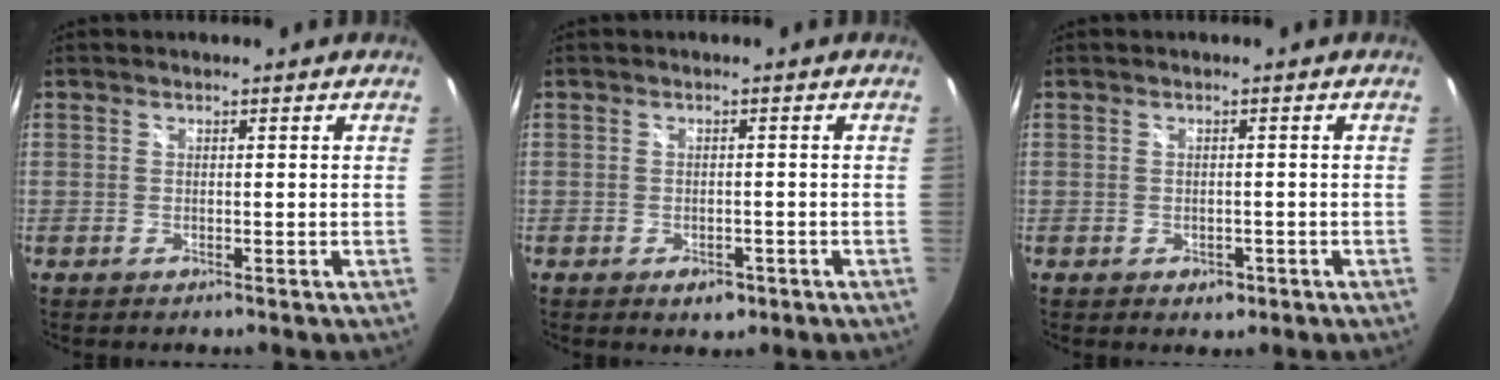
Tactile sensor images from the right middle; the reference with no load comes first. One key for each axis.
{"total": 3.2, "fx": -1.7, "fy": 2.0, "fz": 1.9, "tx": -0.034, "ty": -0.008, "tz": -0.022}
{"total": 2.6, "fx": -1.2, "fy": 1.8, "fz": 1.3, "tx": -0.023, "ty": -0.004, "tz": -0.013}